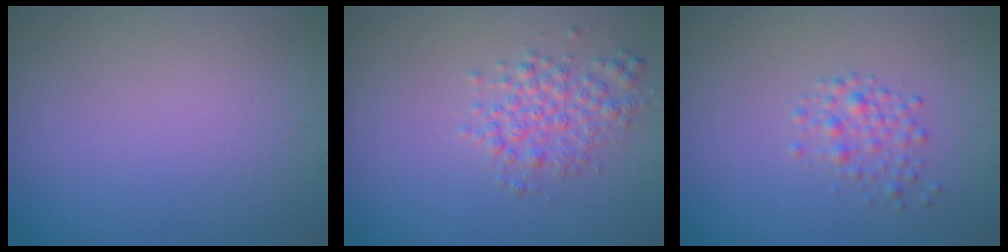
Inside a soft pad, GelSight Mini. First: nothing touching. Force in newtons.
{"total": 2.8, "press": 2.8, "slide": 0.1}
{"total": 1.8, "press": 1.8, "slide": 0.0}